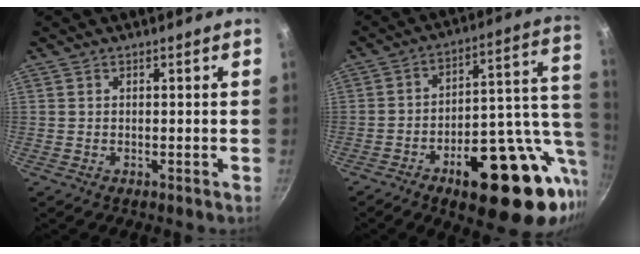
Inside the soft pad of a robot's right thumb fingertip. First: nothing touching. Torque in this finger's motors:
{"motor_torque": [2.92, 2.09, 1.93, -0.84, 0.19]}